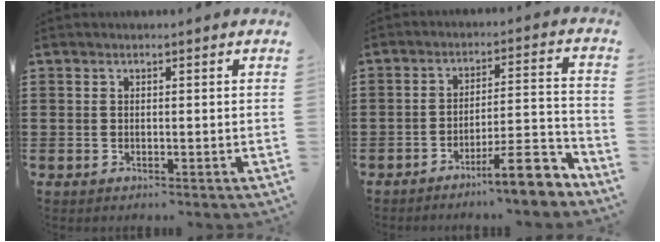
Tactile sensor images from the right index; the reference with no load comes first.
{"total": 9.7, "force": [-7.4, 1.3, 6.1], "torque": [-0.087, 0.020, -0.132]}